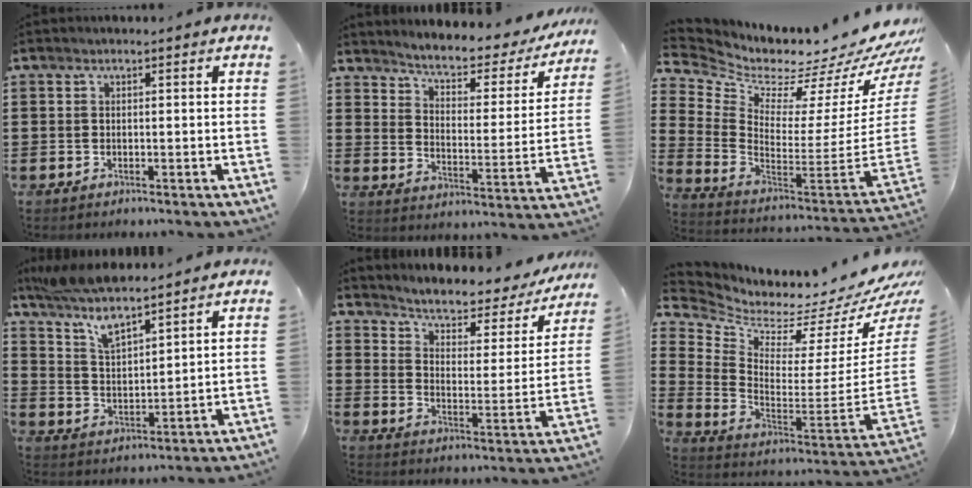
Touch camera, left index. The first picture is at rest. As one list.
[{"total": 4.0, "force": [3.6, 0.7, 1.6], "torque": [-0.053, -0.028, 0.052]}, {"total": 4.5, "force": [4.2, 1.0, 1.2], "torque": [-0.041, -0.071, 0.059]}, {"total": 7.6, "force": [6.4, 1.2, 4.0], "torque": [-0.100, -0.021, 0.115]}, {"total": 3.4, "force": [2.9, 1.0, 1.5], "torque": [-0.047, -0.024, 0.038]}, {"total": 2.3, "force": [1.8, 1.2, 0.9], "torque": [-0.026, -0.059, 0.017]}]